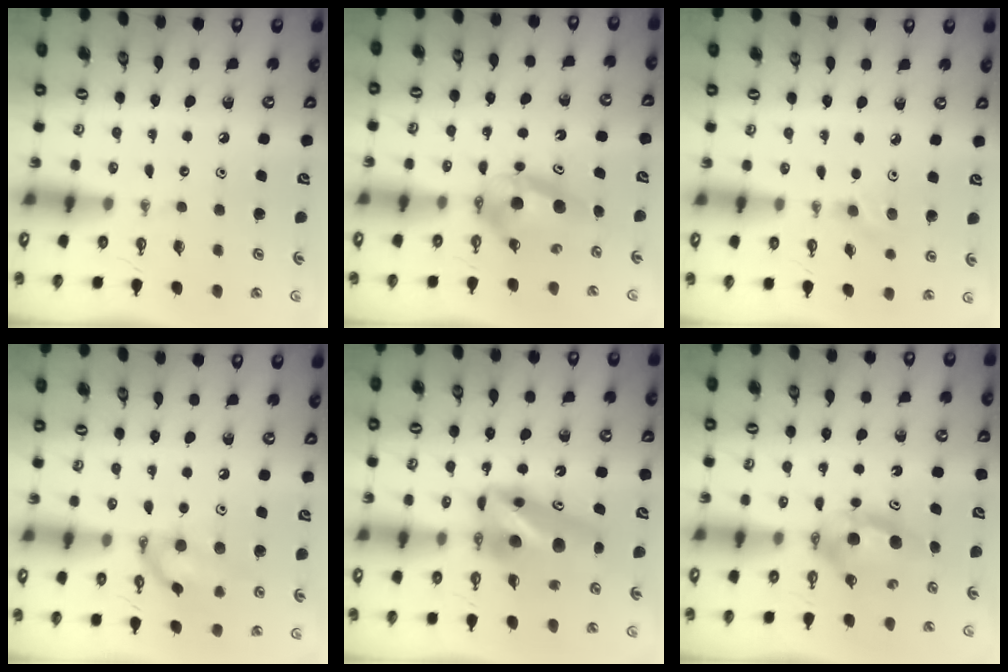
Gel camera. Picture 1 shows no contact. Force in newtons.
{"total": 6.4, "press": 5.4, "slide": 3.6}
{"total": 2.8, "press": 2.7, "slide": 0.8}
{"total": 12.6, "press": 12.4, "slide": 1.8}
{"total": 10.7, "press": 9.6, "slide": 4.6}
{"total": 6.6, "press": 6.2, "slide": 2.5}